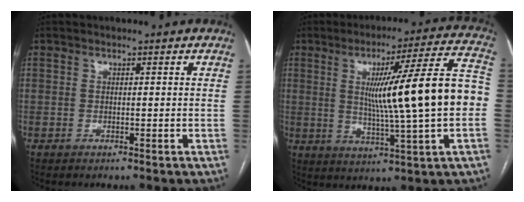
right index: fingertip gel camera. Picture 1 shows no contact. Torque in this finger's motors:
{"motor_torque": [1.47, 0.67, 0.82, 0.21]}